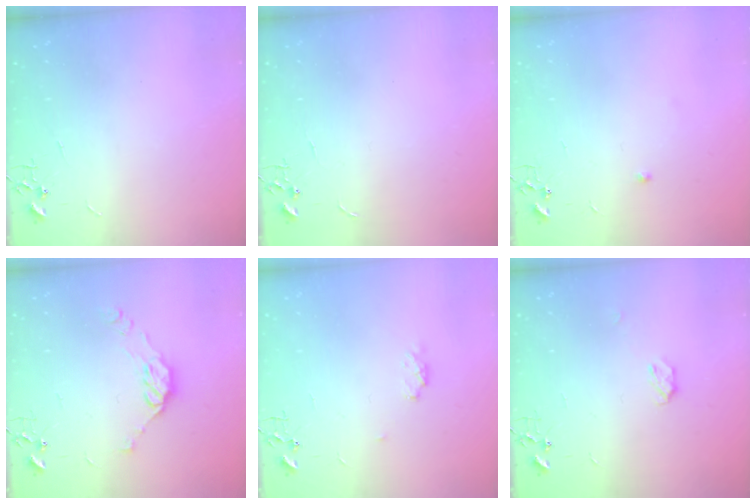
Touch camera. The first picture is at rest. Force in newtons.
{"total": 0.0}
{"total": 3.8, "press": 3.7, "slide": 0.9}
{"total": 9.0, "press": 9.0, "slide": 1.0}
{"total": 4.5, "press": 4.5, "slide": 0.9}
{"total": 4.0, "press": 4.0, "slide": 0.6}